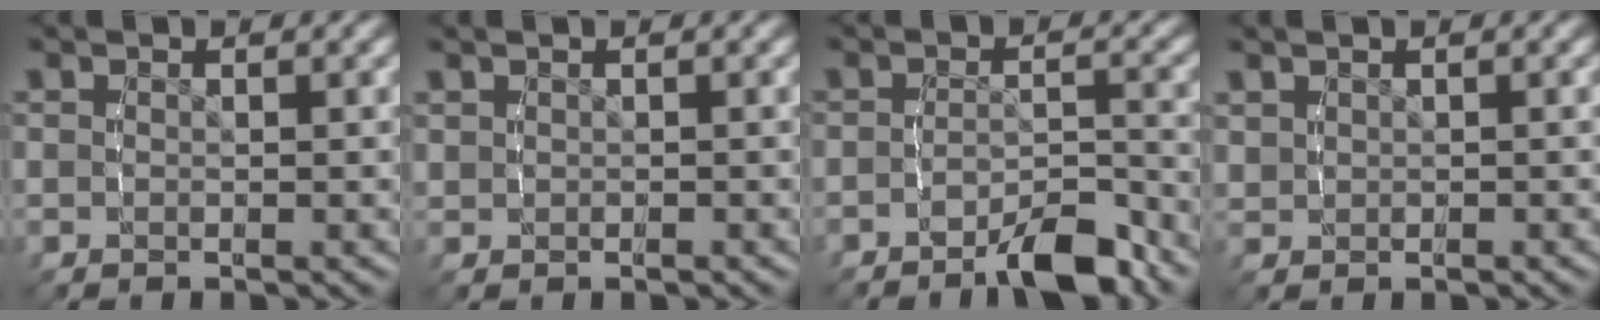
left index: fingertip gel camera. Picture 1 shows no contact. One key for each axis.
{"total": 0.8, "fx": 0.6, "fy": -0.5, "fz": -0.2, "tx": 0.002, "ty": 0.007, "tz": 0.011}
{"total": 3.9, "fx": -3.2, "fy": 1.2, "fz": 1.9, "tx": -0.031, "ty": -0.002, "tz": -0.060}
{"total": 1.2, "fx": 1.1, "fy": 0.2, "fz": 0.2, "tx": -0.006, "ty": 0.007, "tz": 0.021}